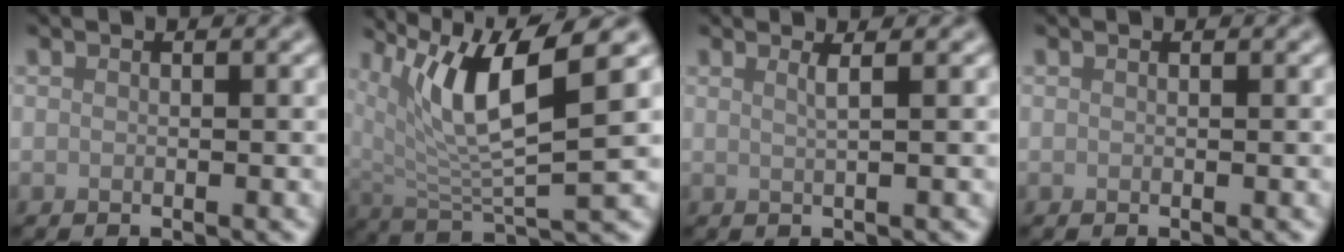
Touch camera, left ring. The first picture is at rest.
{"total": 8.0, "force": [3.7, 2.1, 6.8], "torque": [-0.132, -0.006, 0.068]}
{"total": 1.6, "force": [0.7, 0.6, 1.3], "torque": [-0.014, 0.002, 0.000]}
{"total": 0.0}